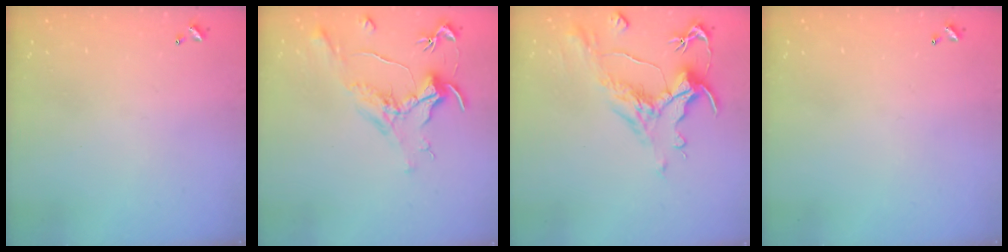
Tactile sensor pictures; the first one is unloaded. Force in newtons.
{"total": 1.6, "press": 1.4, "slide": 0.7}
{"total": 1.6, "press": 0.7, "slide": 1.4}
{"total": 0.0}